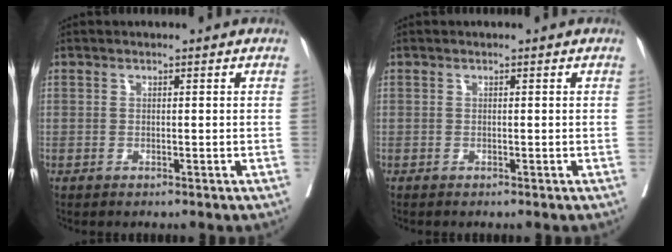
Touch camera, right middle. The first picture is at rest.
{"total": 0.0}